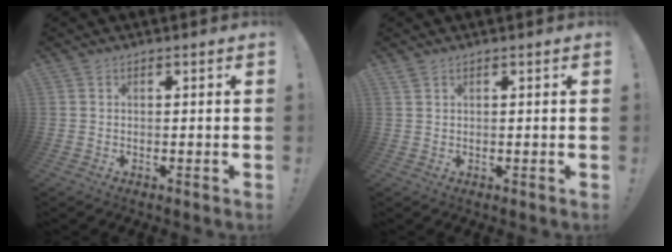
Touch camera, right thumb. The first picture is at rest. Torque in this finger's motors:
{"motor_torque": [-0.28, 0.01, -0.24, 0.38, 0.00]}